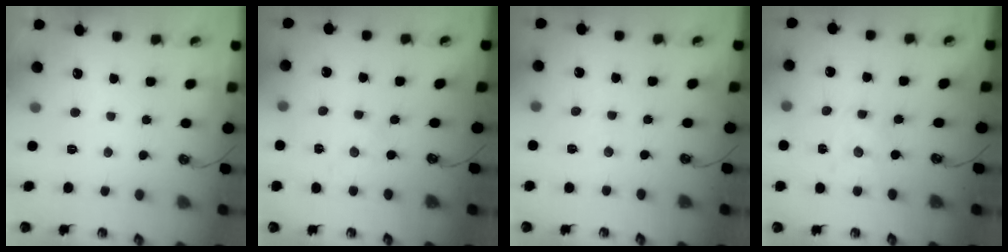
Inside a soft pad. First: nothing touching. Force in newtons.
{"total": 0.0}
{"total": 2.7, "press": 2.7, "slide": 0.4}
{"total": 1.4, "press": 1.4, "slide": 0.2}